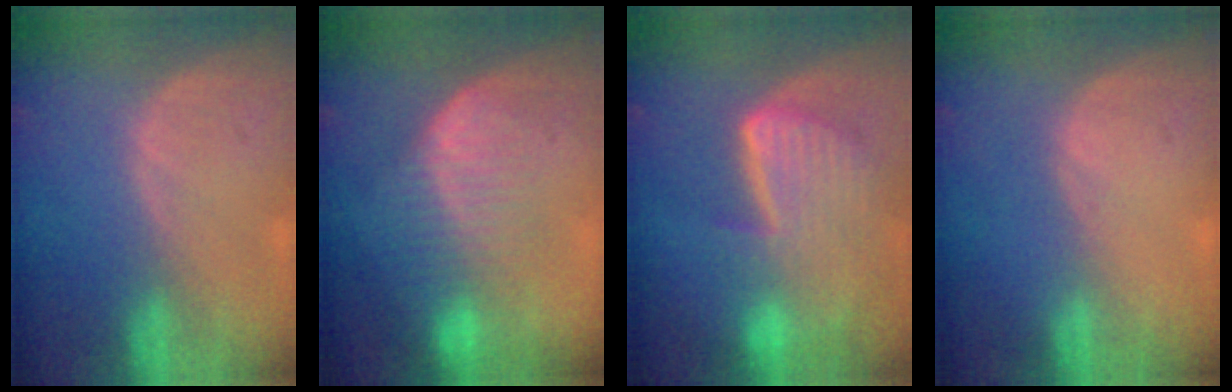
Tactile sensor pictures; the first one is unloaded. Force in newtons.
{"total": 6.9, "press": 6.7, "slide": 1.5}
{"total": 9.1, "press": 8.0, "slide": 4.3}
{"total": 0.0}